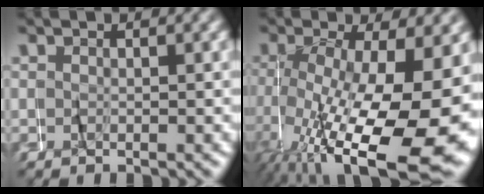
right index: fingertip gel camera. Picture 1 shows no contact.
{"total": 13.6, "force": [-3.4, 5.9, 11.8], "torque": [-0.197, -0.038, -0.027]}